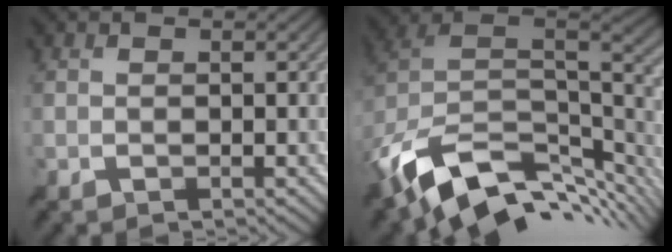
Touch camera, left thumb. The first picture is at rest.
{"total": 14.2, "force": [-6.5, 8.2, 9.7], "torque": [-0.211, -0.026, -0.099]}